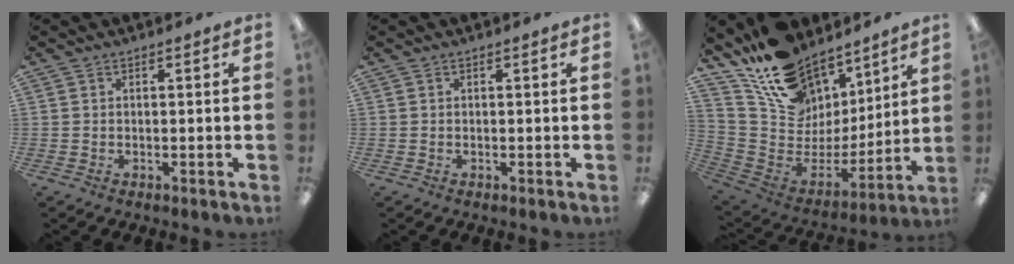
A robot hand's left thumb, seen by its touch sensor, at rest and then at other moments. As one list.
[{"total": 0.0}, {"total": 17.3, "force": [12.5, 10.8, 5.1], "torque": [-0.108, -0.102, 0.242]}]